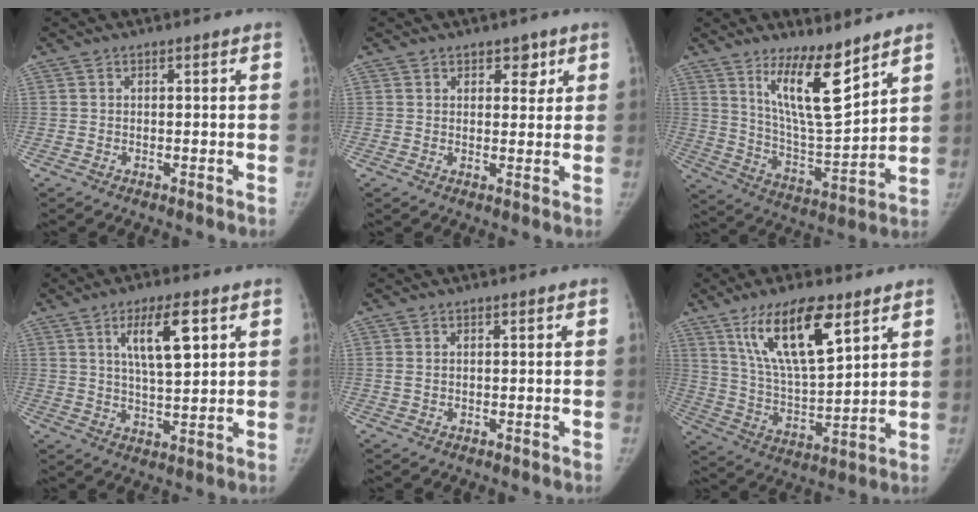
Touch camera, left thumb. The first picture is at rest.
{"total": 3.5, "force": [2.0, 2.3, 1.6], "torque": [0.008, -0.011, 0.028]}
{"total": 13.6, "force": [8.8, 3.1, 10.0], "torque": [-0.155, -0.079, 0.169]}
{"total": 9.7, "force": [3.9, 3.1, 8.3], "torque": [-0.130, -0.017, 0.071]}
{"total": 1.0, "force": [0.3, 0.6, 0.7], "torque": [-0.019, 0.006, 0.010]}
{"total": 16.5, "force": [9.2, 5.4, 12.6], "torque": [-0.203, -0.042, 0.175]}